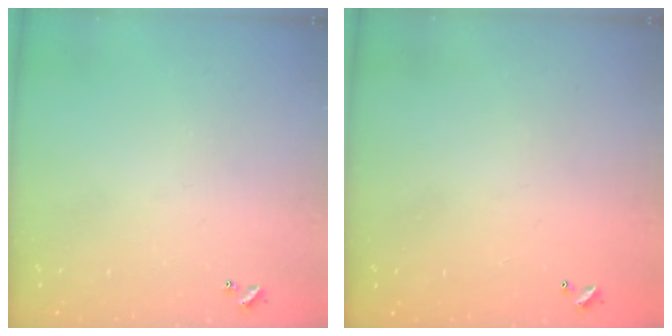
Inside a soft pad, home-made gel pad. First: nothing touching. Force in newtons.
{"total": 2.9, "press": 2.9, "slide": 0.1}